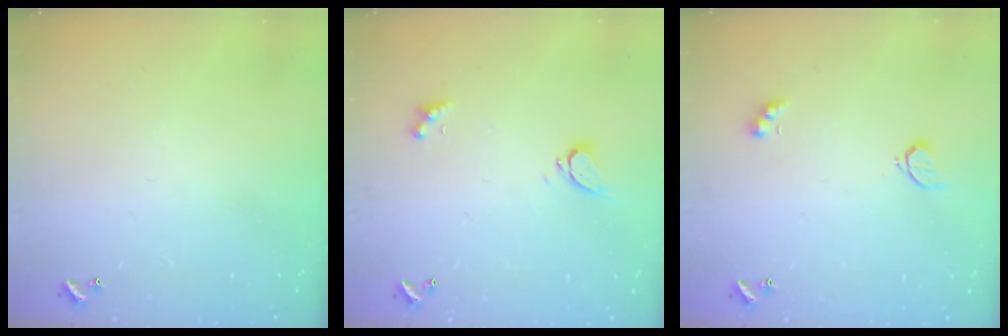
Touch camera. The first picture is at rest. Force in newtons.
{"total": 2.3, "press": 2.2, "slide": 0.7}
{"total": 2.6, "press": 2.5, "slide": 0.5}